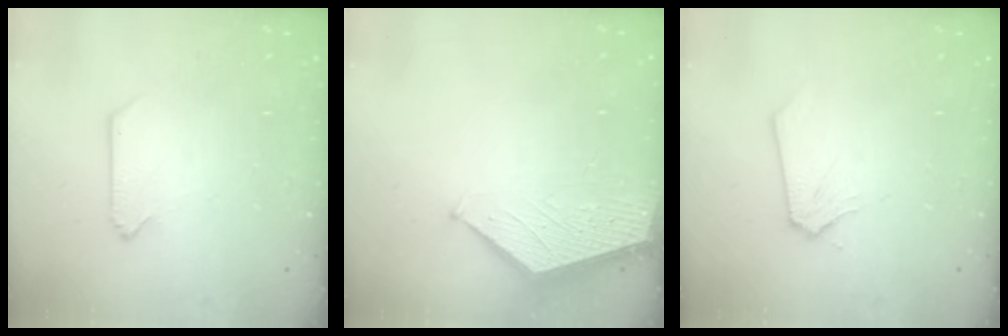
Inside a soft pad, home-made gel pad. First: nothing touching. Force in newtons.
{"total": 3.3, "press": 3.3, "slide": 0.4}
{"total": 0.0}